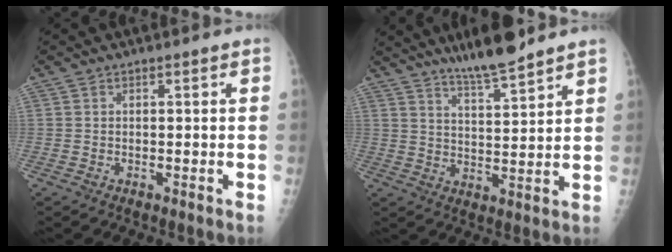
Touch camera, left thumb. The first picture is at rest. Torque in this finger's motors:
{"motor_torque": [0.37, 0.36, 0.25, -0.22, -0.02]}